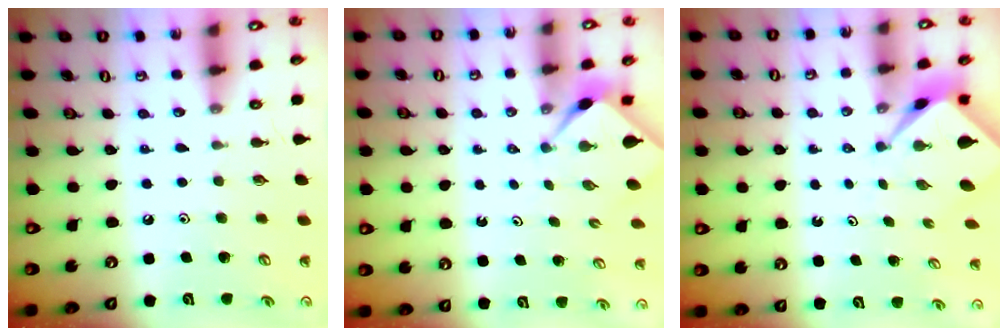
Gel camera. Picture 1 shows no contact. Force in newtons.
{"total": 2.3, "press": 2.3, "slide": 0.3}
{"total": 2.3, "press": 2.3, "slide": 0.3}